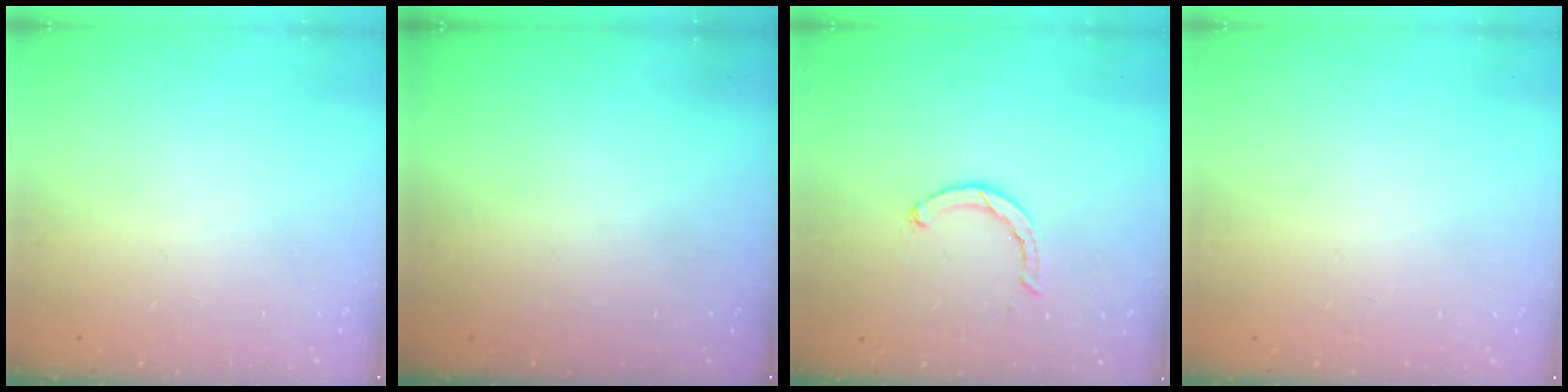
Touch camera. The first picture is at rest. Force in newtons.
{"total": 0.0}
{"total": 3.1, "press": 3.0, "slide": 0.6}
{"total": 2.5, "press": 2.5, "slide": 0.2}